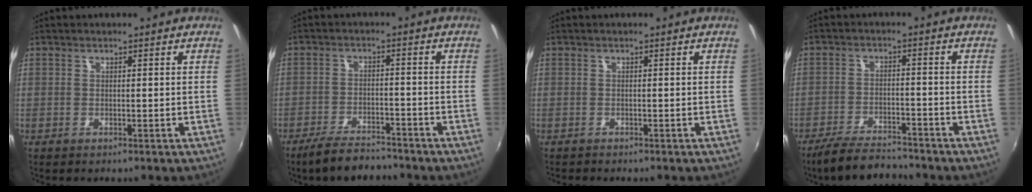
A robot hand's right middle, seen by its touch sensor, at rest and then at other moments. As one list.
[{"total": 7.7, "force": [-6.7, 2.1, 3.3], "torque": [-0.081, -0.006, -0.112]}, {"total": 0.8, "force": [-0.8, 0.3, 0.1], "torque": [-0.005, -0.003, -0.014]}, {"total": 9.0, "force": [-8.1, 1.8, 3.4], "torque": [-0.091, -0.007, -0.141]}]